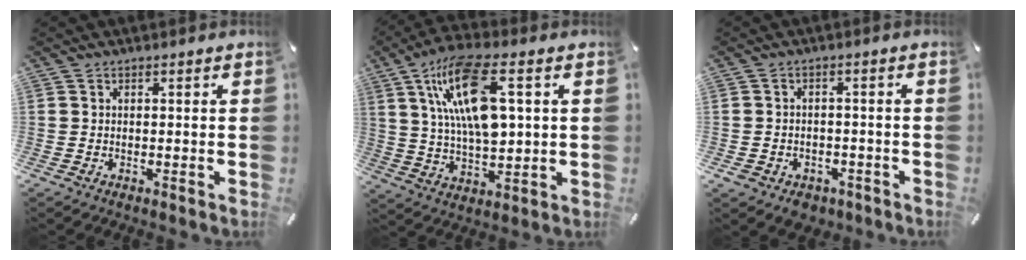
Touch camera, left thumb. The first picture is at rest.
{"total": 17.4, "force": [5.6, 7.1, 14.8], "torque": [-0.296, -0.004, 0.090]}
{"total": 4.0, "force": [-2.3, 3.2, 1.0], "torque": [-0.021, 0.012, -0.042]}